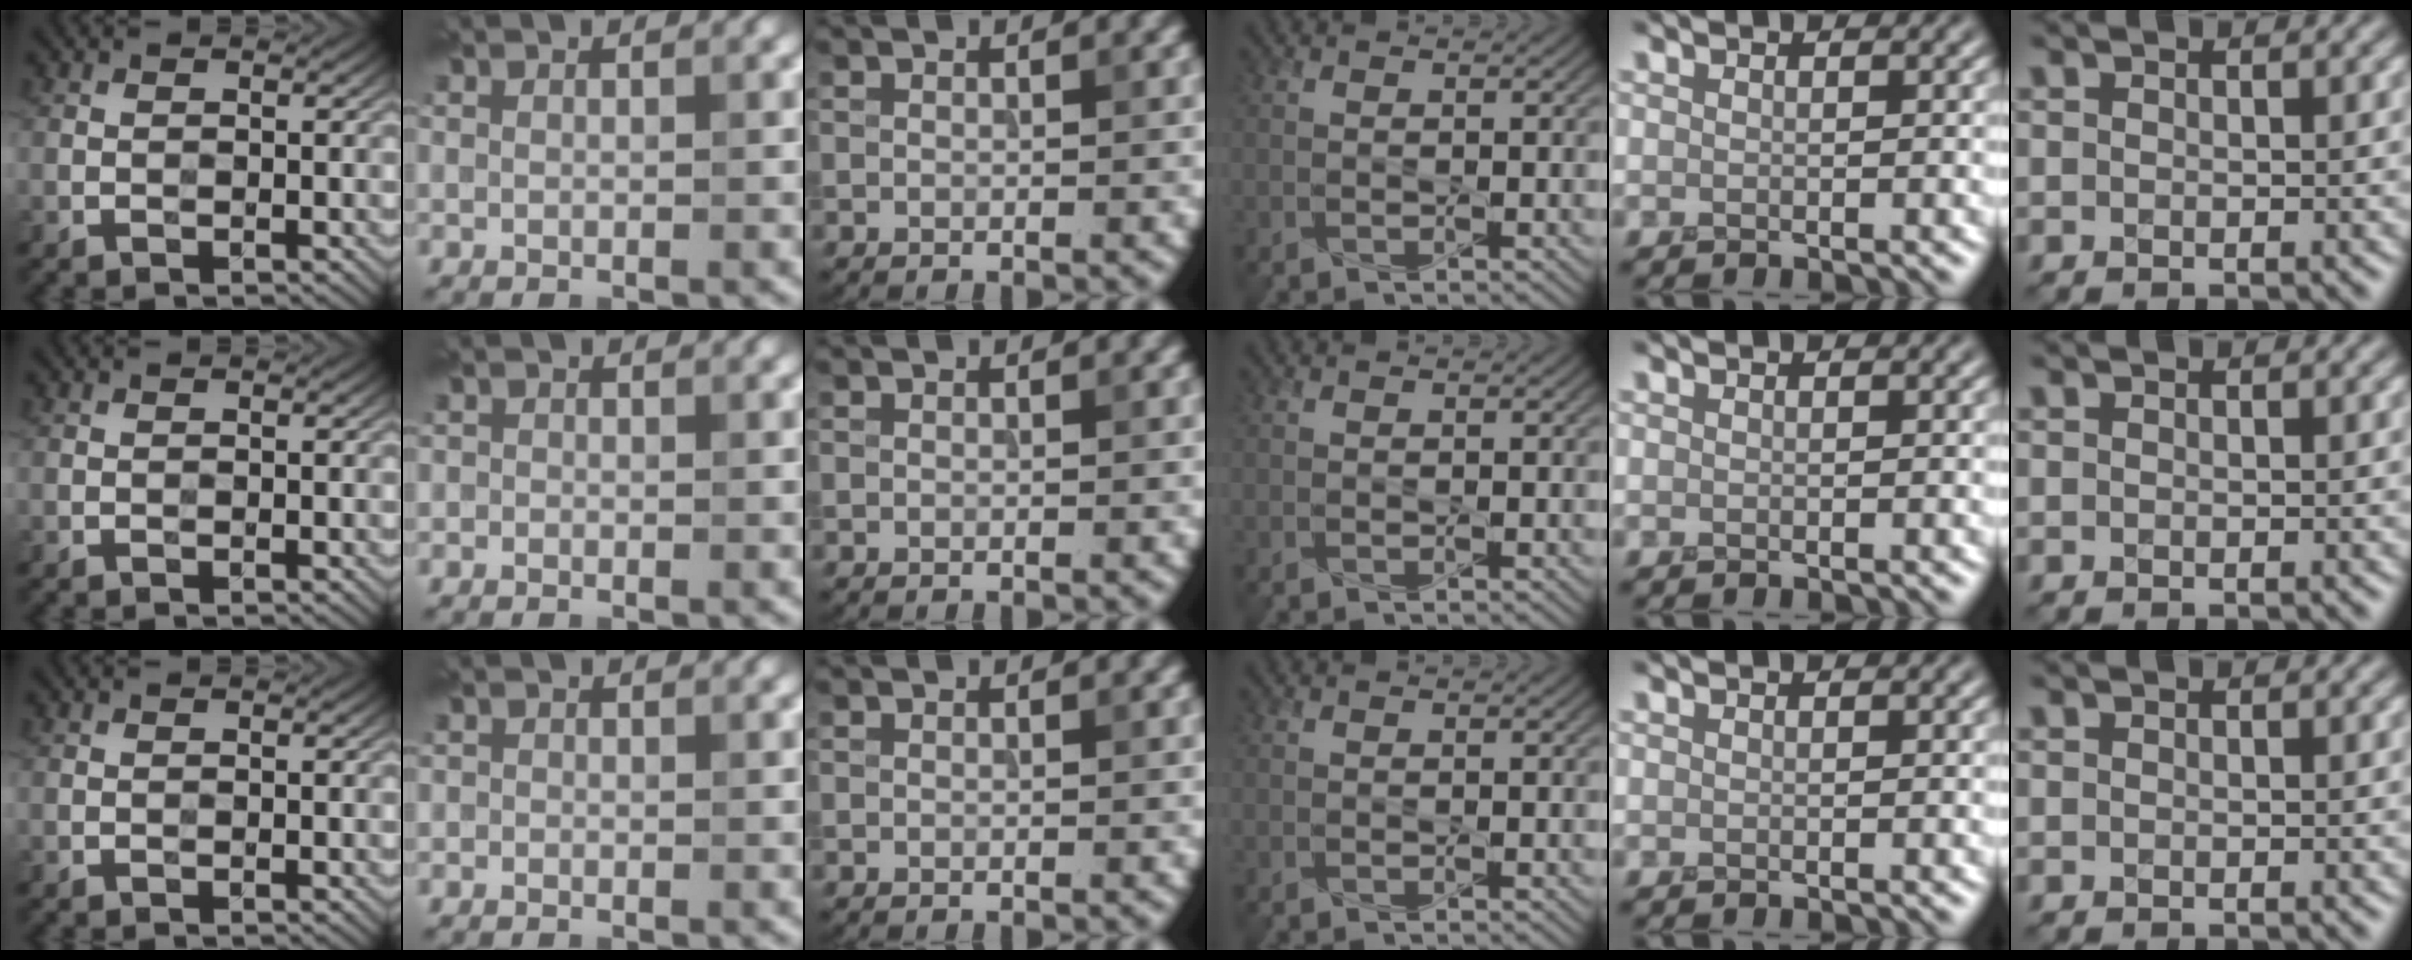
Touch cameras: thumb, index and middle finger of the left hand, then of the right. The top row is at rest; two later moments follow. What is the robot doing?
{"motion": "press", "object": "sticky note"}